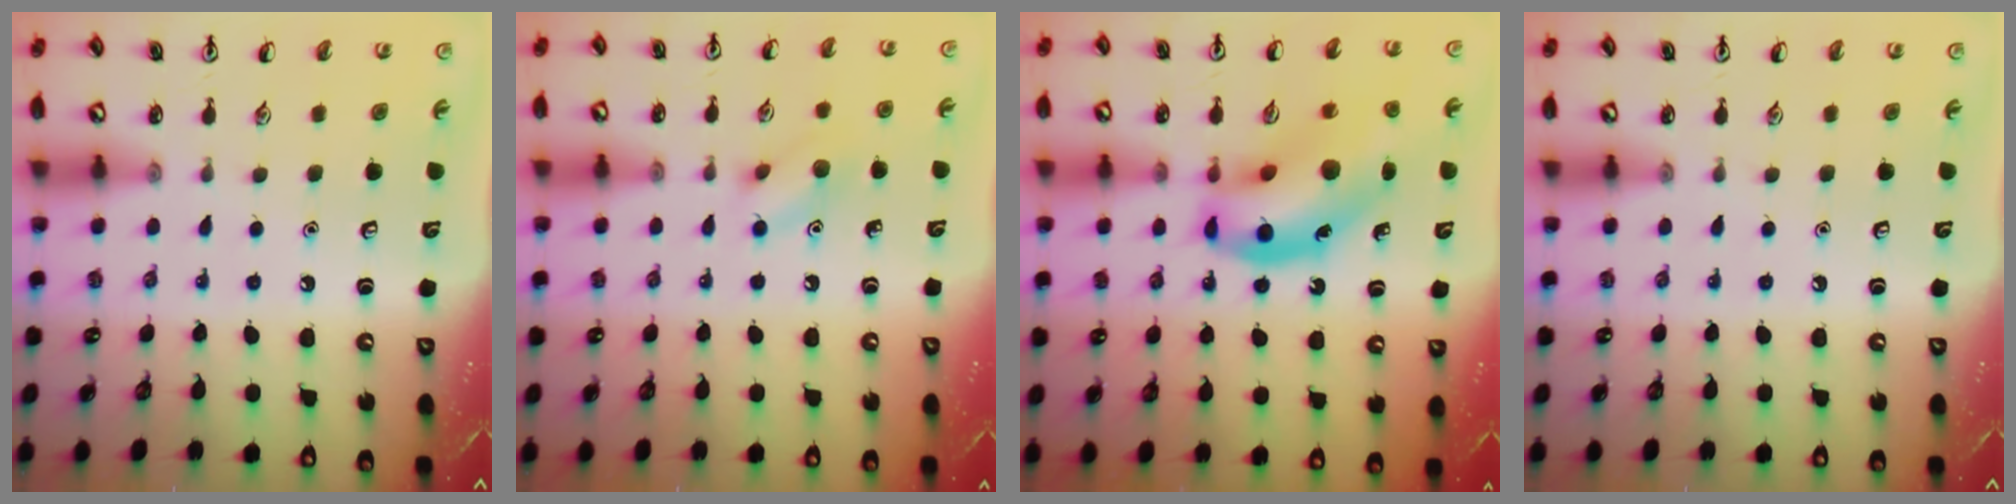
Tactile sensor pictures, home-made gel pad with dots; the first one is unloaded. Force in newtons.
{"total": 7.5, "press": 7.4, "slide": 0.6}
{"total": 17.4, "press": 16.9, "slide": 4.5}
{"total": 0.0}